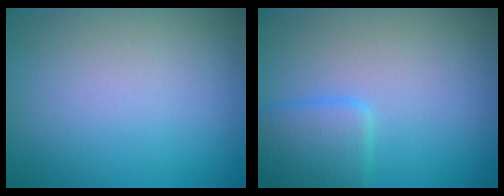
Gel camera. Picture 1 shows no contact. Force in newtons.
{"total": 2.9, "press": 2.9, "slide": 0.2}